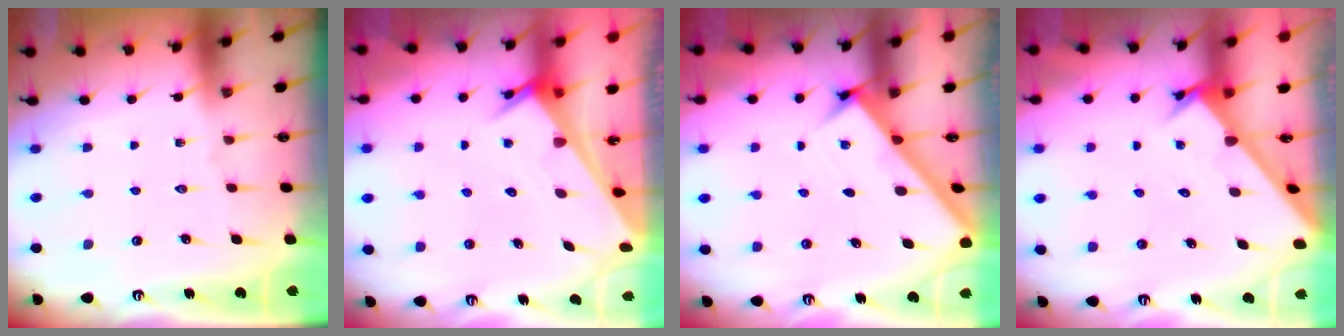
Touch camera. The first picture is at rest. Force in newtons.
{"total": 3.3, "press": 3.3, "slide": 0.2}
{"total": 2.6, "press": 2.6, "slide": 0.3}
{"total": 2.4, "press": 2.4, "slide": 0.1}